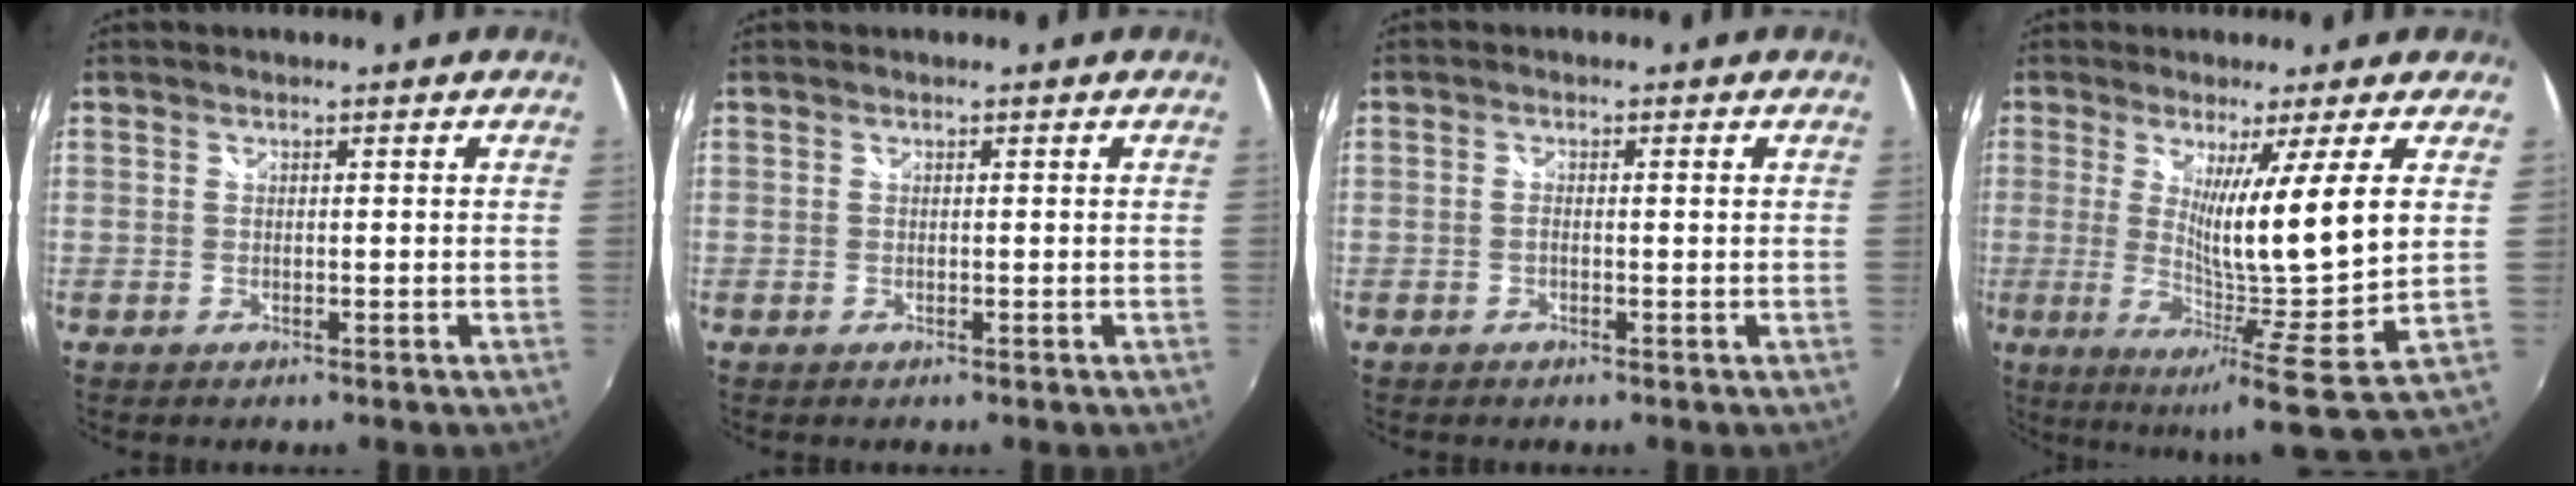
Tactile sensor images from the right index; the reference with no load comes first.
{"total": 0.0}
{"total": 0.8, "force": [-0.1, -0.1, 0.8], "torque": [-0.013, 0.003, -0.004]}
{"total": 13.4, "force": [2.6, -3.2, 12.7], "torque": [-0.190, -0.037, 0.035]}